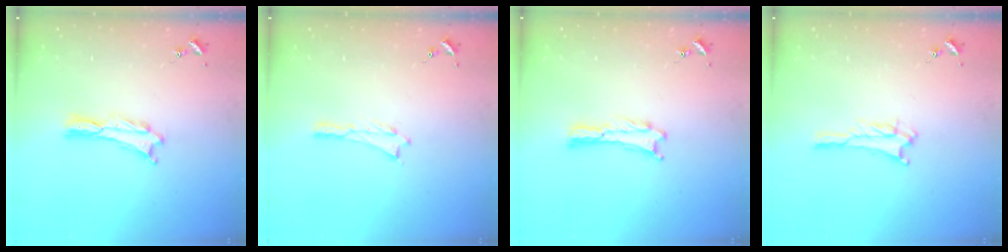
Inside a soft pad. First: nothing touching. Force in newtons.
{"total": 0.0}
{"total": 0.0}
{"total": 2.8, "press": 2.8, "slide": 0.3}